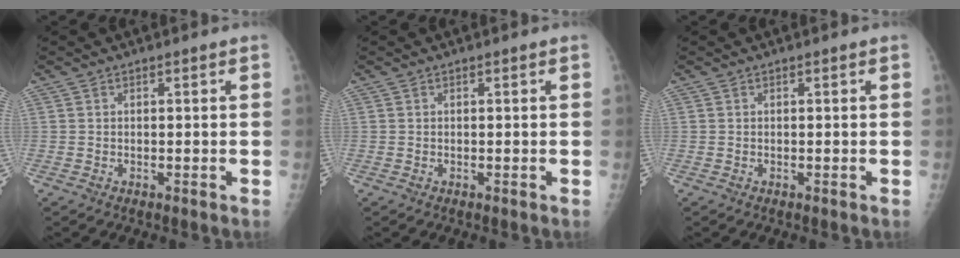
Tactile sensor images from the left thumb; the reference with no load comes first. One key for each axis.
{"total": 0.0}
{"total": 0.0}